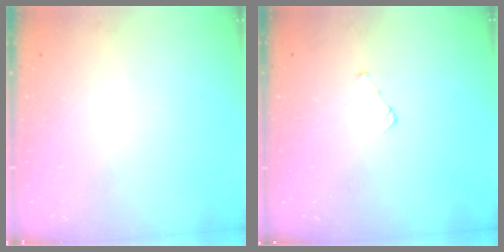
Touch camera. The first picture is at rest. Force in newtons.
{"total": 2.7, "press": 2.7, "slide": 0.3}